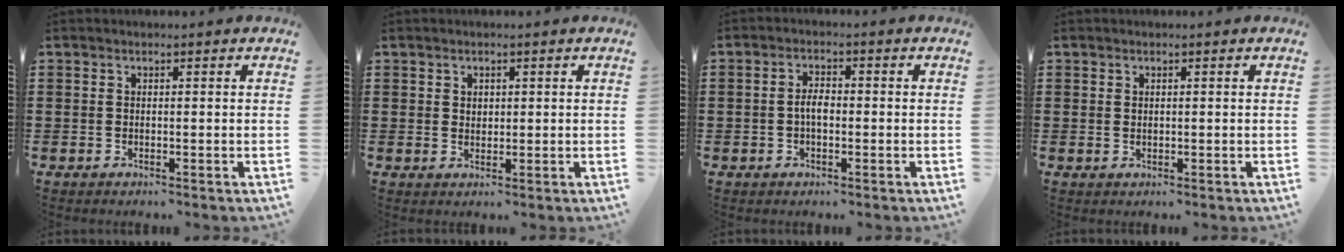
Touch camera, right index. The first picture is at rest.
{"total": 1.3, "force": [0.8, 1.0, 0.4], "torque": [-0.009, 0.004, 0.015]}
{"total": 2.7, "force": [-0.5, 1.2, 2.4], "torque": [-0.053, 0.002, -0.012]}
{"total": 0.6, "force": [0.4, 0.4, 0.2], "torque": [-0.004, 0.002, 0.009]}